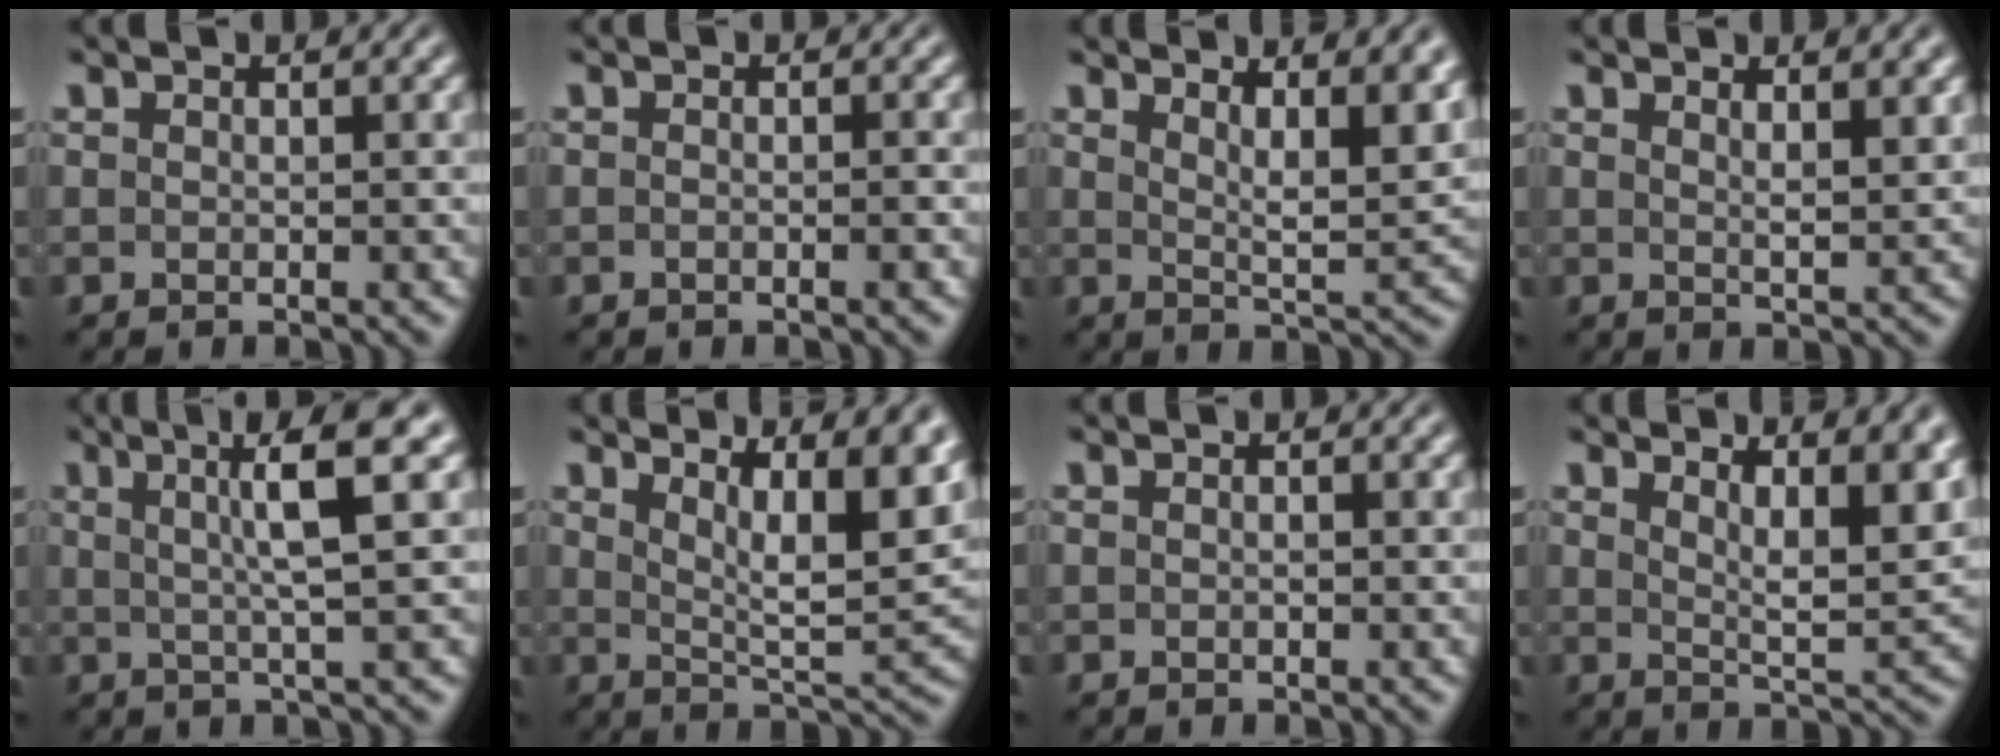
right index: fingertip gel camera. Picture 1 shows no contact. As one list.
[{"total": 0.8, "force": [-0.6, -0.3, 0.5], "torque": [-0.005, 0.005, -0.014]}, {"total": 4.7, "force": [2.4, 0.4, 4.0], "torque": [-0.053, -0.014, 0.041]}, {"total": 1.9, "force": [1.1, -1.0, 1.3], "torque": [-0.017, -0.010, 0.026]}, {"total": 5.6, "force": [2.4, -0.8, 5.1], "torque": [-0.067, 0.012, 0.036]}, {"total": 7.3, "force": [2.4, 2.0, 6.6], "torque": [-0.086, -0.015, 0.042]}, {"total": 0.0}, {"total": 5.2, "force": [2.4, 0.7, 4.6], "torque": [-0.059, -0.012, 0.040]}]